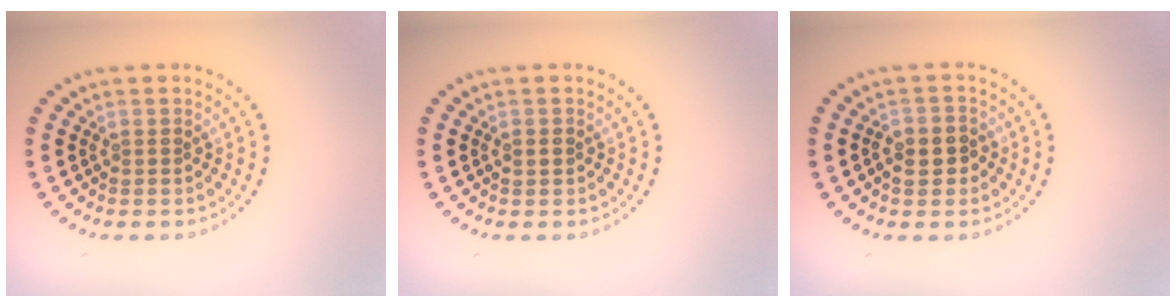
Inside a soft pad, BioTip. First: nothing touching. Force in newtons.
{"total": 1.1, "press": 1.1, "slide": 0.1}
{"total": 1.9, "press": 1.8, "slide": 0.6}